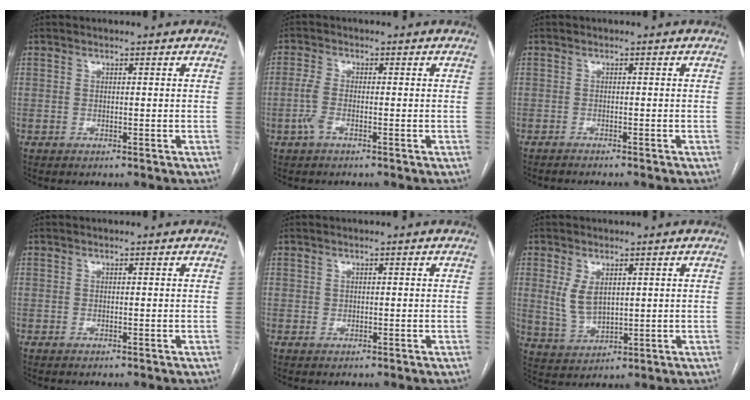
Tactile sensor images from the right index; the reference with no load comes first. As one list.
[{"total": 3.0, "force": [-1.2, 1.0, 2.5], "torque": [-0.068, -0.002, -0.030]}, {"total": 3.6, "force": [-3.3, 0.1, 1.5], "torque": [-0.019, -0.003, -0.042]}, {"total": 0.0}, {"total": 0.5, "force": [0.3, 0.5, 0.0], "torque": [0.007, 0.002, 0.004]}, {"total": 5.4, "force": [1.5, 3.1, 4.1], "torque": [-0.091, 0.000, 0.043]}]